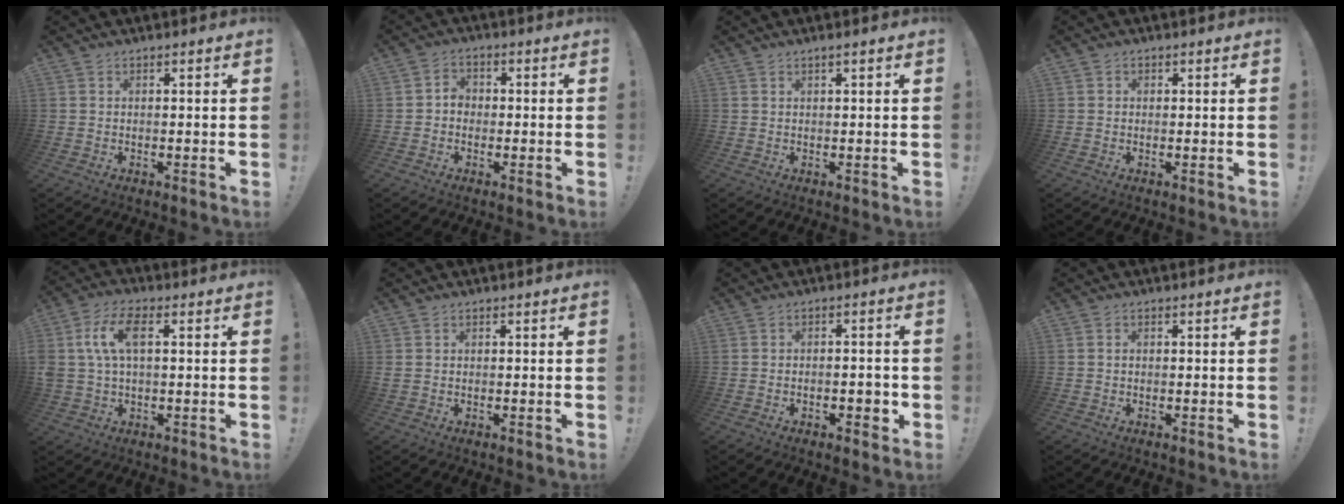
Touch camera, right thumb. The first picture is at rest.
{"total": 3.3, "force": [-1.1, 2.7, 1.5], "torque": [-0.024, 0.007, -0.021]}
{"total": 1.0, "force": [0.6, -0.1, 0.8], "torque": [-0.021, 0.002, 0.011]}
{"total": 1.0, "force": [0.1, 0.9, 0.2], "torque": [0.000, 0.001, 0.001]}
{"total": 9.8, "force": [2.0, 5.1, 8.1], "torque": [-0.185, 0.009, 0.038]}
{"total": 1.1, "force": [0.5, 0.9, 0.4], "torque": [-0.009, 0.004, 0.010]}
{"total": 3.6, "force": [-1.3, 2.2, 2.6], "torque": [-0.021, 0.008, -0.023]}
{"total": 0.6, "force": [-0.1, 0.5, 0.3], "torque": [-0.013, 0.006, -0.001]}